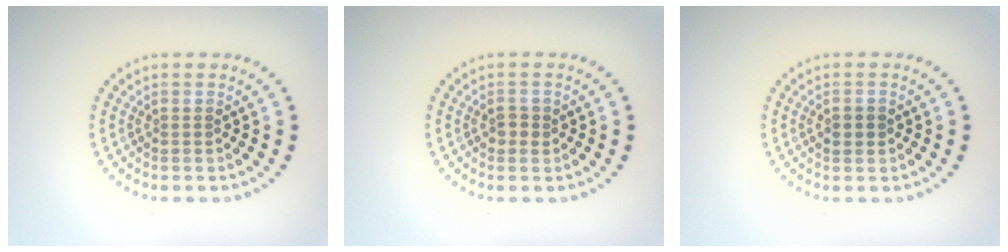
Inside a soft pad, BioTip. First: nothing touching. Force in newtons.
{"total": 1.1, "press": 1.1, "slide": 0.2}
{"total": 1.8, "press": 1.8, "slide": 0.2}